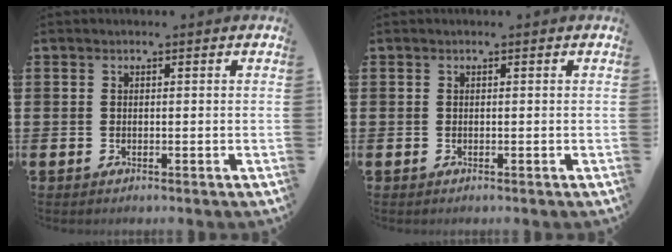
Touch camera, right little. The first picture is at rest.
{"total": 0.0}